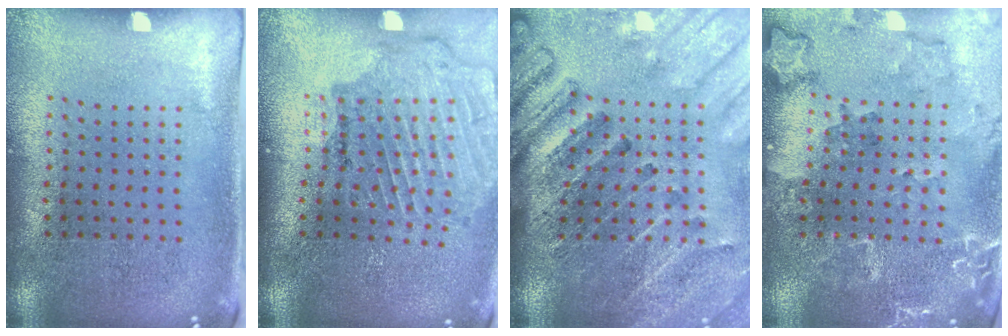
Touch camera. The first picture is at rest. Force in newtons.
{"total": 1.7, "press": 1.7, "slide": 0.3}
{"total": 3.0, "press": 2.9, "slide": 0.8}
{"total": 1.8, "press": 1.7, "slide": 0.4}